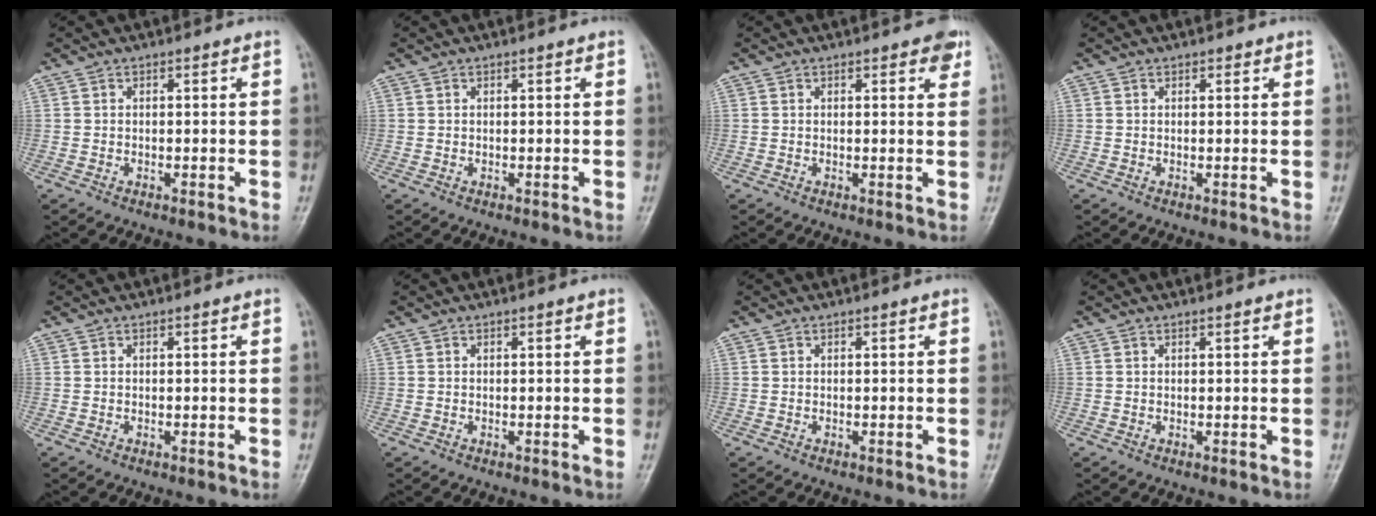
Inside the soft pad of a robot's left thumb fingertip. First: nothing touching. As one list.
[{"total": 0.0}, {"total": 3.1, "force": [1.8, 1.2, 2.2], "torque": [-0.016, -0.004, 0.016]}, {"total": 0.6, "force": [0.5, 0.3, 0.2], "torque": [-0.001, -0.003, 0.005]}, {"total": 0.0}, {"total": 0.0}, {"total": 0.0}, {"total": 0.6, "force": [0.5, 0.0, 0.3], "torque": [-0.007, -0.001, 0.009]}]